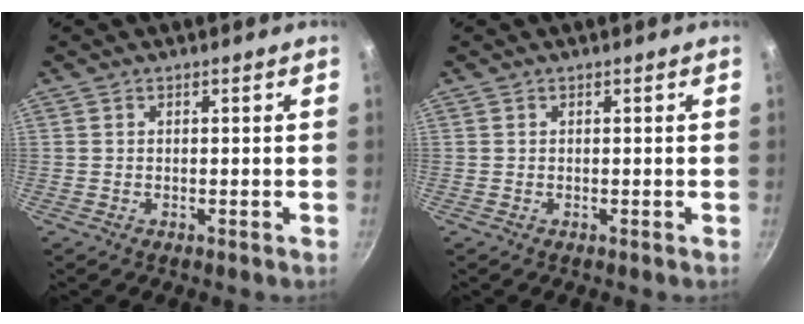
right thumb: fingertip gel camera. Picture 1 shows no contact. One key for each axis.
{"total": 0.0}